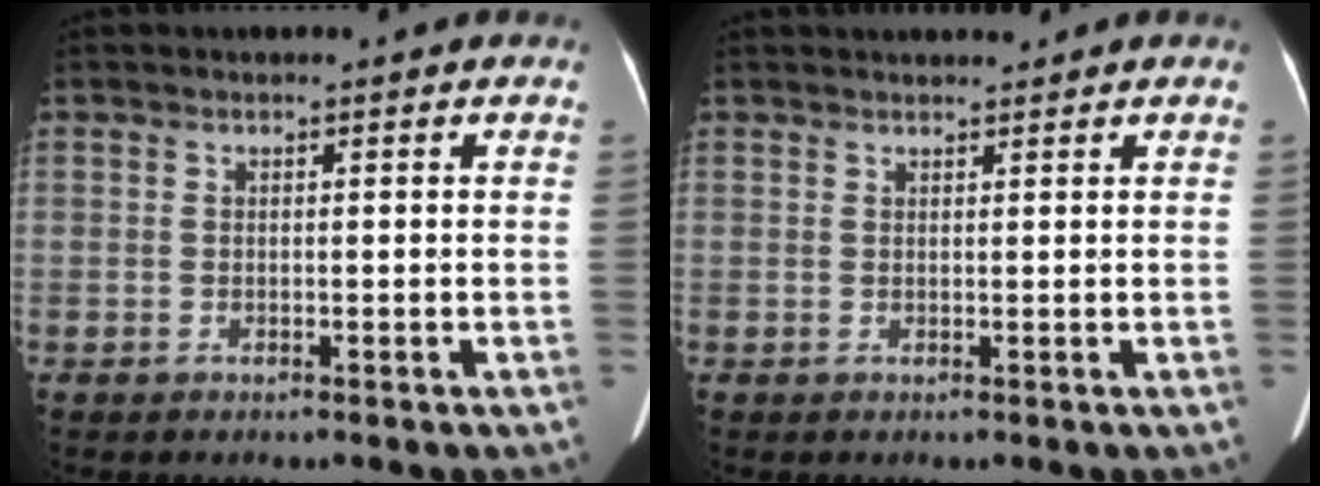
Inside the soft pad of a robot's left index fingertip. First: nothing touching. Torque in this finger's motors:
{"motor_torque": [-0.37, -0.02, -0.21, -0.03]}